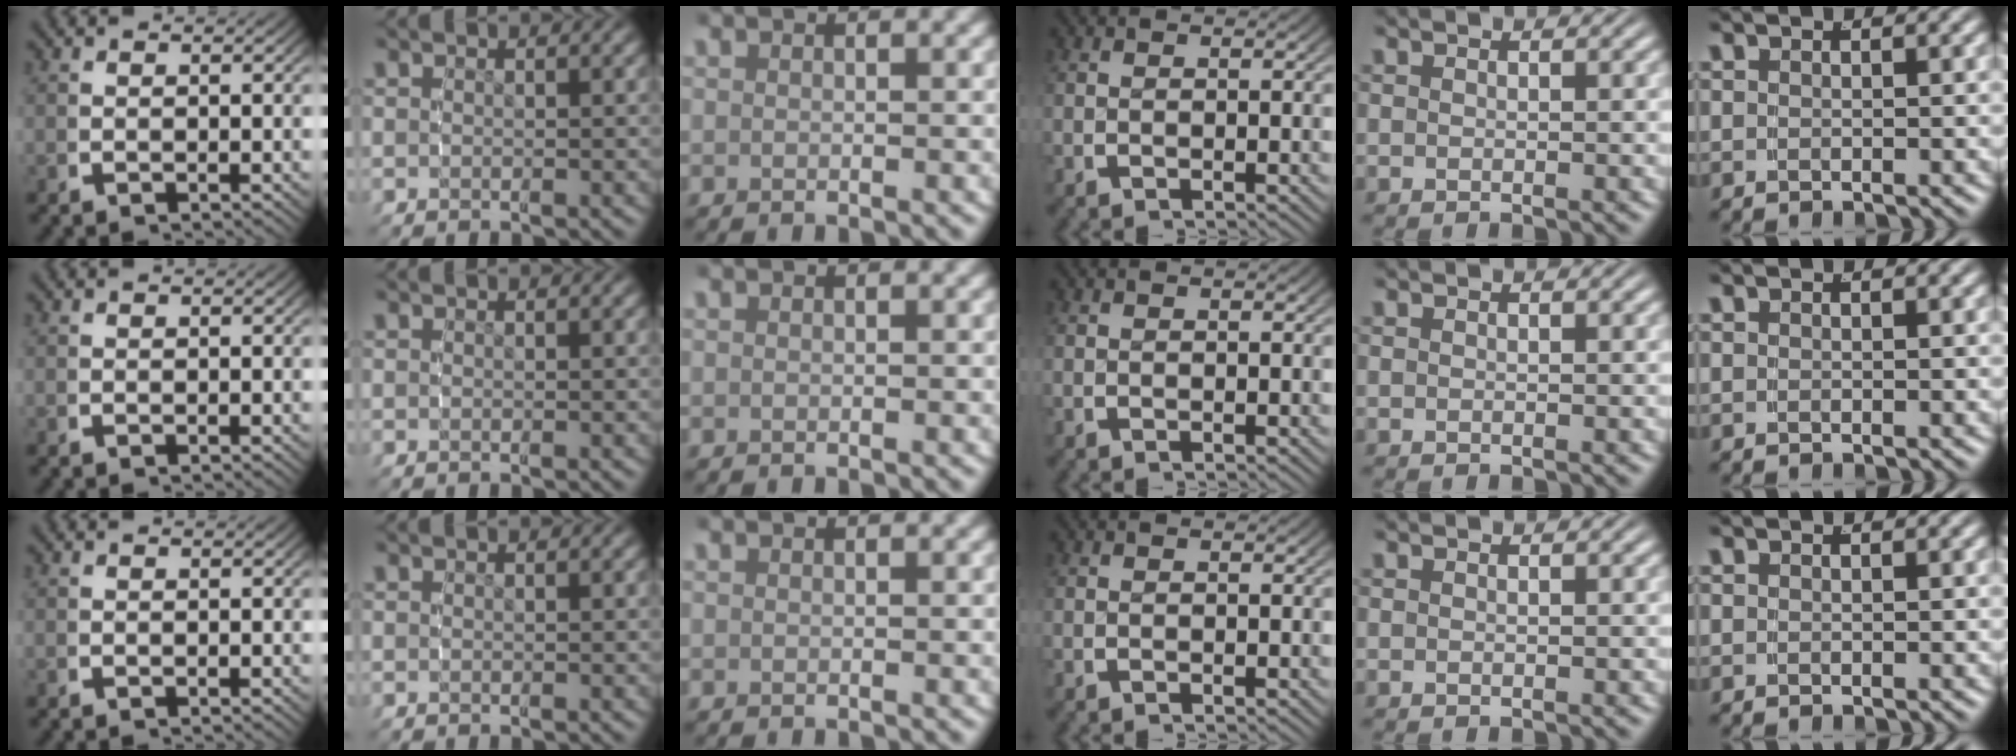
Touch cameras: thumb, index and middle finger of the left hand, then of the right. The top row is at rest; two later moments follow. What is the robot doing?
{"motion": "reach", "object": "shorts"}